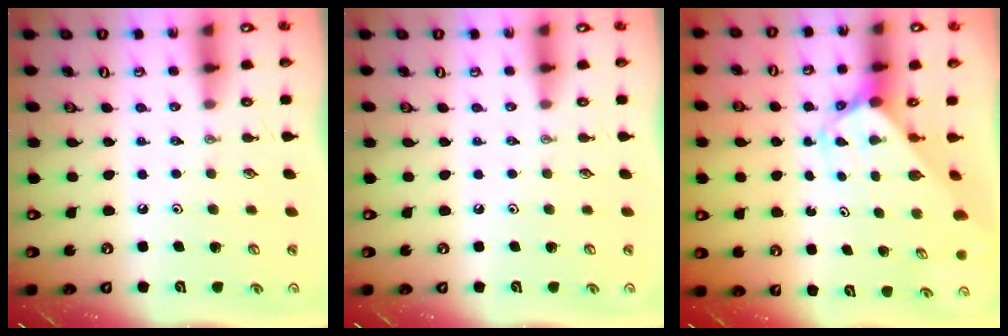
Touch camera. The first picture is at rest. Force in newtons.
{"total": 0.0}
{"total": 2.5, "press": 2.4, "slide": 0.3}